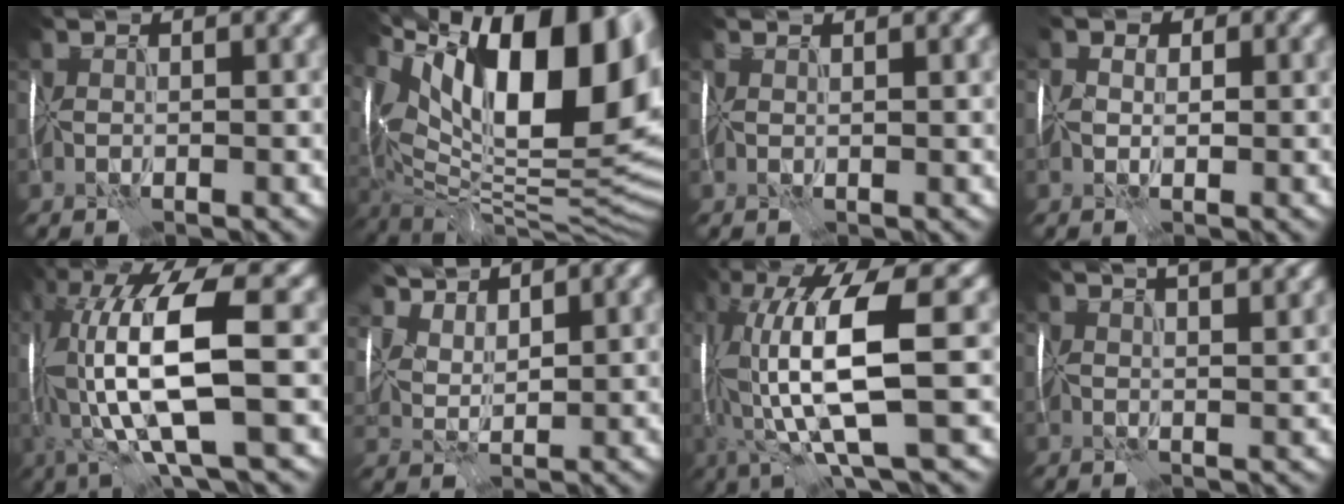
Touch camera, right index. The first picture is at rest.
{"total": 18.0, "force": [6.7, 7.5, 14.9], "torque": [-0.225, 0.043, 0.117]}
{"total": 1.2, "force": [1.2, 0.1, 0.1], "torque": [-0.007, 0.008, 0.010]}
{"total": 1.3, "force": [0.5, 1.2, -0.1], "torque": [-0.007, 0.010, 0.005]}
{"total": 12.8, "force": [0.7, 3.9, 12.2], "torque": [-0.275, 0.005, 0.024]}
{"total": 6.4, "force": [6.0, 2.0, 1.1], "torque": [-0.057, 0.001, 0.120]}
{"total": 11.2, "force": [1.0, 2.8, 10.8], "torque": [-0.224, 0.001, 0.029]}
{"total": 8.7, "force": [5.4, 3.6, 5.8], "torque": [-0.039, 0.058, 0.043]}